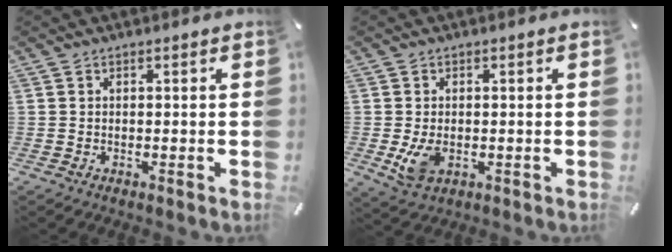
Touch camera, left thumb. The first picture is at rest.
{"total": 5.0, "force": [-0.8, 3.4, 3.5], "torque": [-0.078, -0.007, -0.016]}